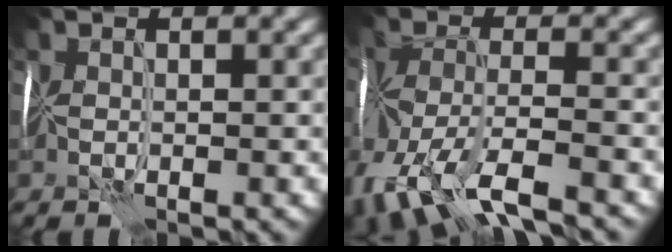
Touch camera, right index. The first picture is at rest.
{"total": 8.8, "force": [-6.1, 2.9, 5.7], "torque": [-0.133, -0.012, -0.107]}